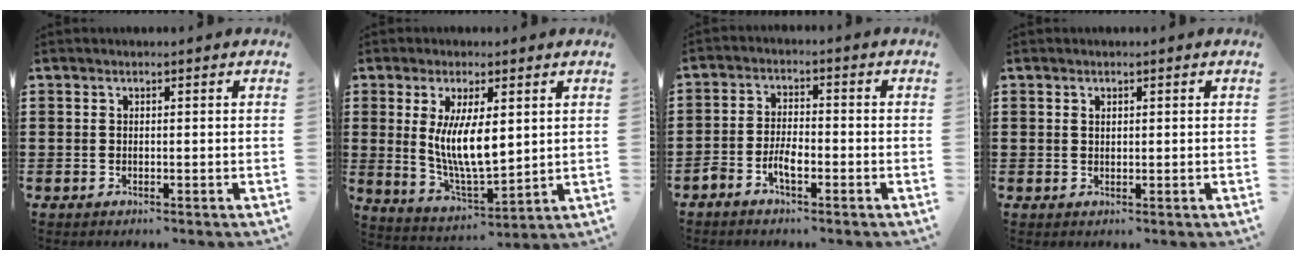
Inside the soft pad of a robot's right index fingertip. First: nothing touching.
{"total": 8.8, "force": [1.4, 3.1, 8.1], "torque": [-0.153, -0.003, 0.025]}
{"total": 3.6, "force": [-2.1, 1.3, 2.6], "torque": [-0.060, 0.002, -0.044]}
{"total": 0.7, "force": [0.4, 0.5, 0.4], "torque": [-0.009, 0.003, 0.008]}